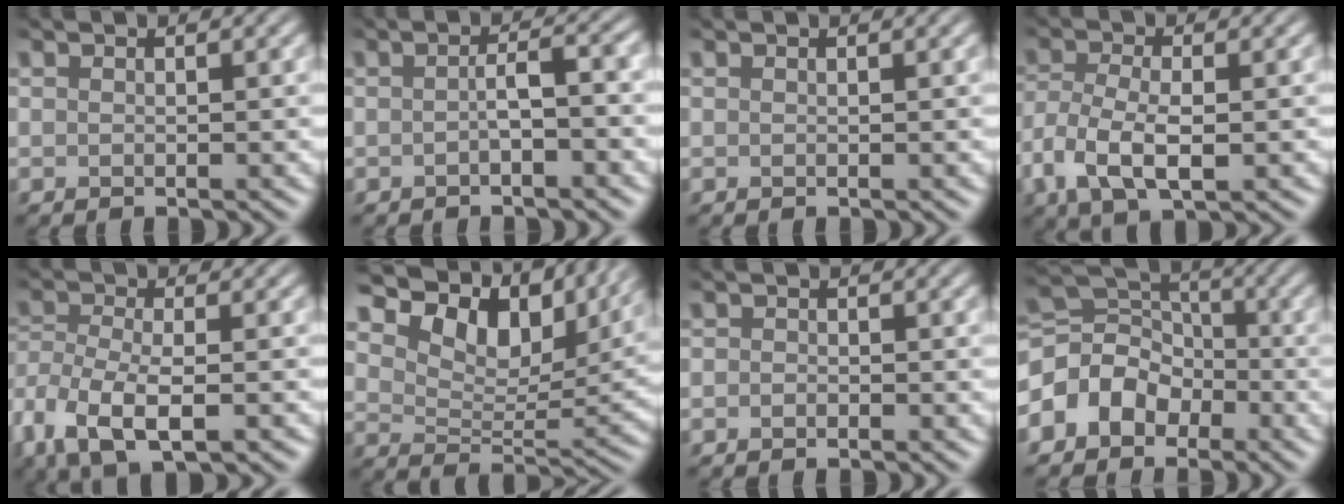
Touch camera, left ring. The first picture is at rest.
{"total": 1.9, "force": [-0.5, 0.4, 1.8], "torque": [-0.033, 0.005, -0.012]}
{"total": 0.5, "force": [0.4, 0.1, 0.3], "torque": [-0.002, 0.004, 0.006]}
{"total": 5.3, "force": [-1.7, 2.6, 4.3], "torque": [-0.096, -0.006, -0.034]}
{"total": 7.9, "force": [-4.1, 3.7, 5.6], "torque": [-0.108, -0.011, -0.073]}
{"total": 12.0, "force": [8.3, 5.7, 6.6], "torque": [-0.122, 0.008, 0.139]}
{"total": 0.7, "force": [-0.5, 0.5, 0.2], "torque": [-0.002, -0.002, -0.010]}
{"total": 4.8, "force": [-2.4, 3.8, 1.8], "torque": [-0.027, 0.008, -0.061]}